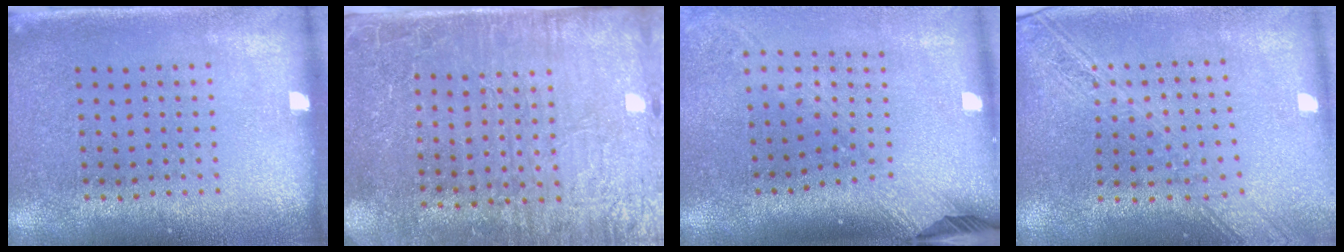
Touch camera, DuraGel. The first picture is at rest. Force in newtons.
{"total": 4.4, "press": 4.0, "slide": 1.9}
{"total": 2.4, "press": 1.8, "slide": 1.7}
{"total": 2.3, "press": 1.9, "slide": 1.2}